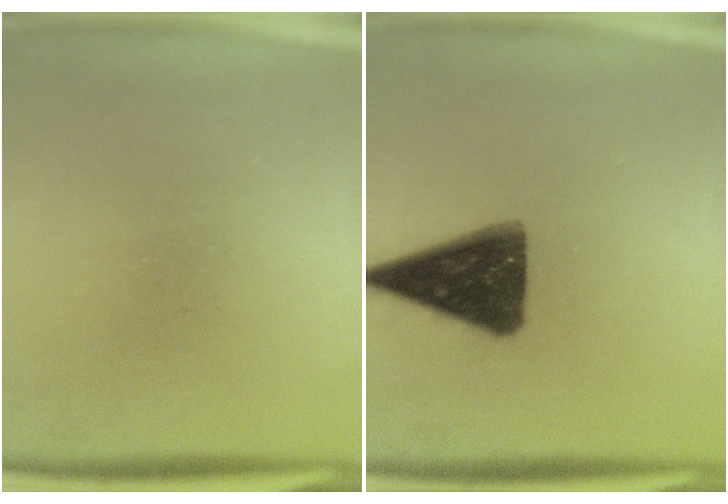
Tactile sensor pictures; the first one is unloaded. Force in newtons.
{"total": 14.2}